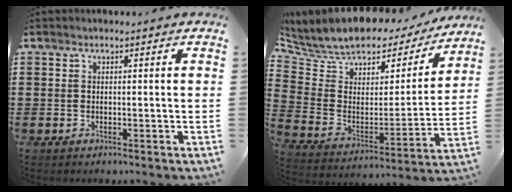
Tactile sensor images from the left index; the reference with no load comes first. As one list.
[{"total": 7.1, "force": [6.2, 3.2, 1.2], "torque": [-0.060, -0.053, 0.103]}]